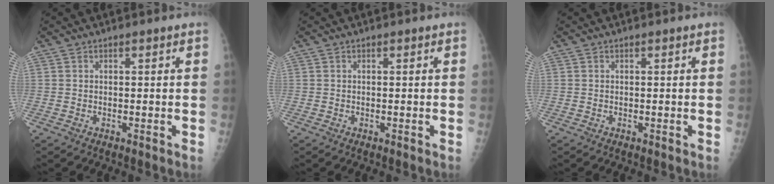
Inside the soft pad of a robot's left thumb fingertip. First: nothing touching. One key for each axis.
{"total": 0.0}
{"total": 0.0}